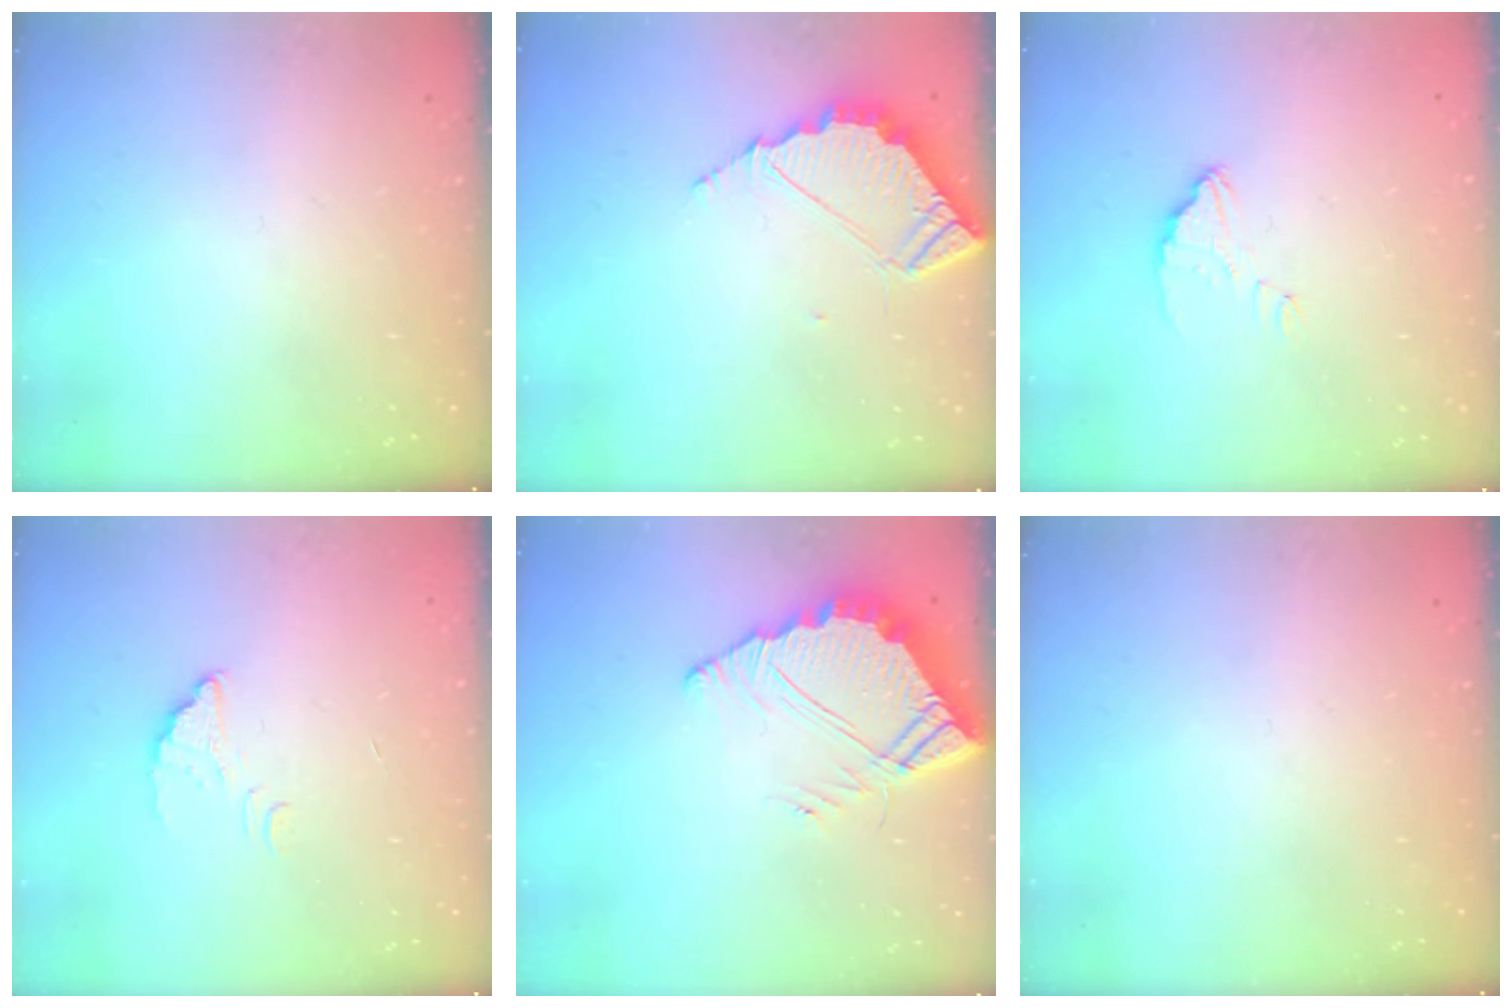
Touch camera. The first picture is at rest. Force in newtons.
{"total": 5.5, "press": 5.5, "slide": 0.2}
{"total": 3.2, "press": 3.2, "slide": 0.3}
{"total": 2.6, "press": 2.6, "slide": 0.1}
{"total": 9.2, "press": 9.1, "slide": 0.7}
{"total": 0.0}